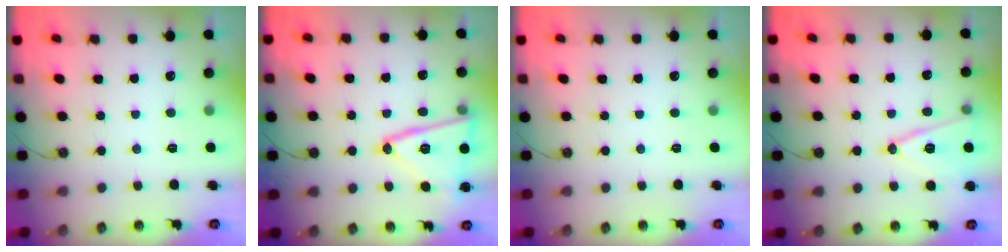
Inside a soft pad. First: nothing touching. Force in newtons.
{"total": 18.3, "press": 18.3, "slide": 0.9}
{"total": 0.0}
{"total": 13.1, "press": 12.7, "slide": 3.2}